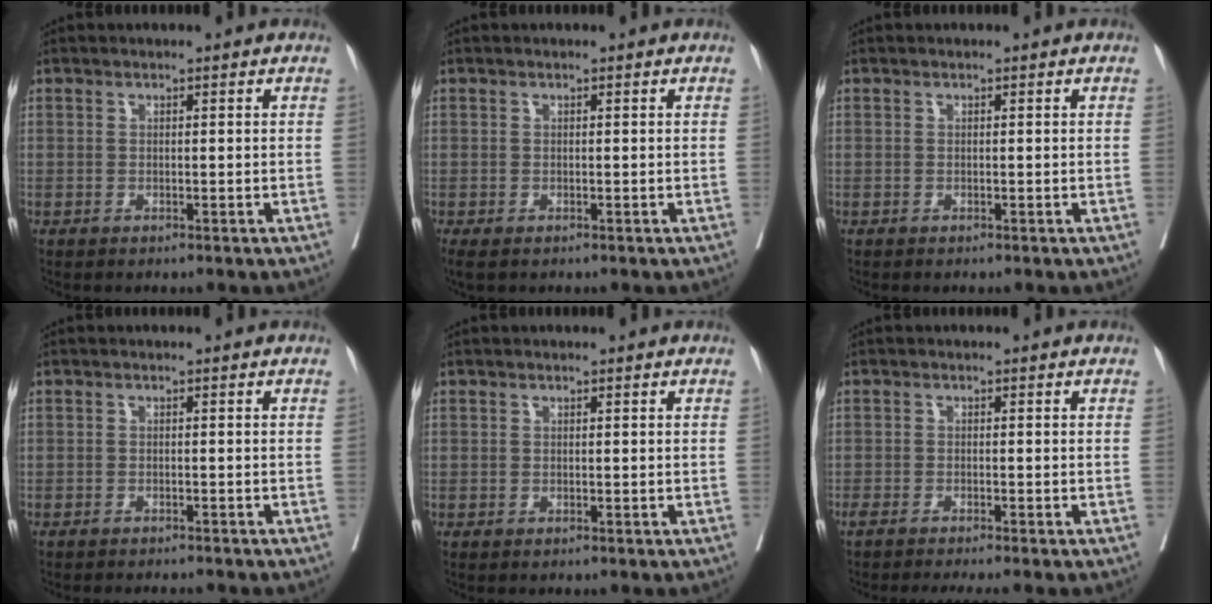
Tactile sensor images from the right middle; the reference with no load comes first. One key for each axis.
{"total": 2.1, "fx": -1.4, "fy": 1.1, "fz": 1.2, "tx": -0.020, "ty": -0.007, "tz": -0.021}
{"total": 0.0}
{"total": 5.3, "fx": -5.0, "fy": 0.8, "fz": 1.6, "tx": -0.016, "ty": -0.005, "tz": -0.063}
{"total": 0.0}
{"total": 6.9, "fx": -6.1, "fy": -0.2, "fz": 3.1, "tx": -0.025, "ty": -0.008, "tz": -0.091}